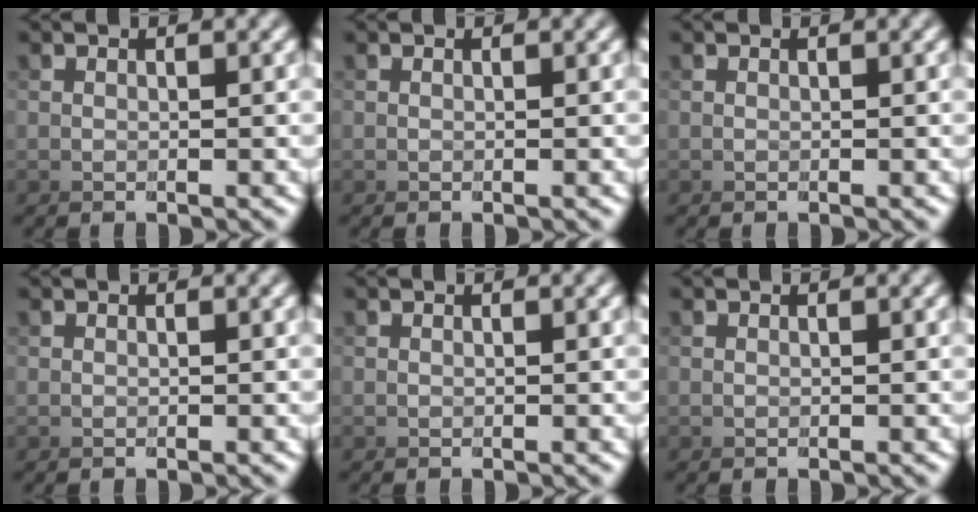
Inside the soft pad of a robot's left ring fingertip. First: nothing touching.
{"total": 0.0}
{"total": 0.0}
{"total": 0.0}
{"total": 0.0}
{"total": 0.0}